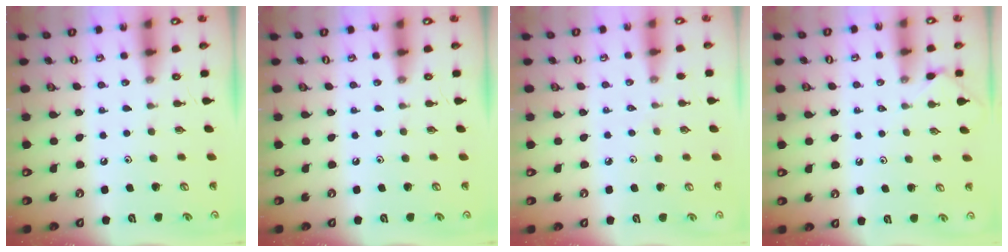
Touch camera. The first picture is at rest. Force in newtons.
{"total": 0.0}
{"total": 1.7, "press": 1.6, "slide": 0.4}
{"total": 2.1, "press": 2.0, "slide": 0.5}